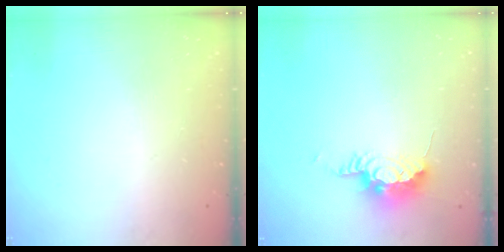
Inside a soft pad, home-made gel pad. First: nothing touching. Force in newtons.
{"total": 15.5, "press": 10.9, "slide": 11.0}